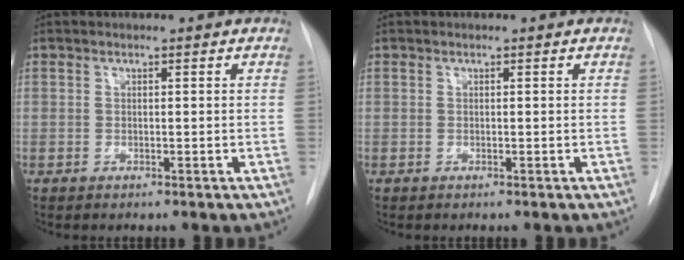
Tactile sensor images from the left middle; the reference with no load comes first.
{"total": 0.0}